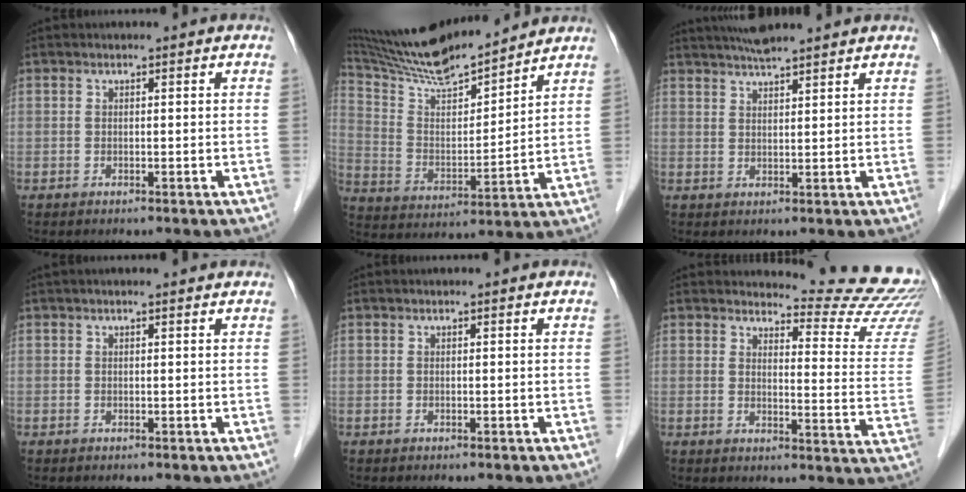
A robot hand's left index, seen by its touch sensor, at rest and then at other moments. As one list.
[{"total": 18.6, "force": [17.0, 1.6, 7.2], "torque": [-0.142, 0.010, 0.305]}, {"total": 6.8, "force": [6.1, 0.2, 3.0], "torque": [-0.052, 0.030, 0.098]}, {"total": 2.4, "force": [2.1, 0.4, 1.0], "torque": [-0.015, 0.029, 0.025]}, {"total": 0.0}, {"total": 15.9, "force": [15.8, -0.2, 2.1], "torque": [-0.015, -0.141, 0.158]}]